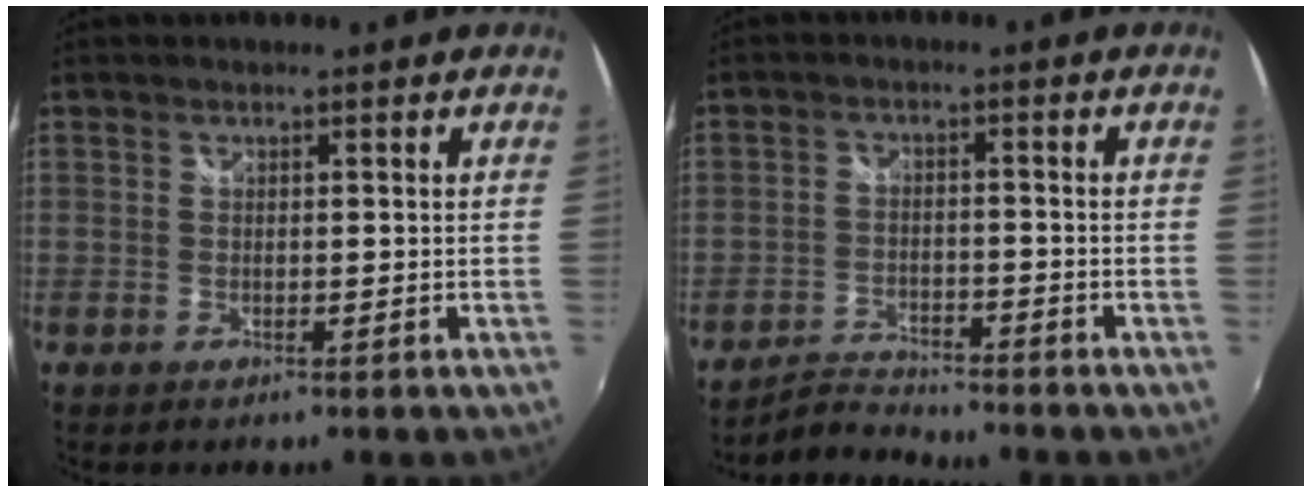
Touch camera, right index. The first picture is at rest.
{"total": 5.1, "force": [-5.0, 0.7, 0.3], "torque": [-0.026, 0.007, -0.094]}